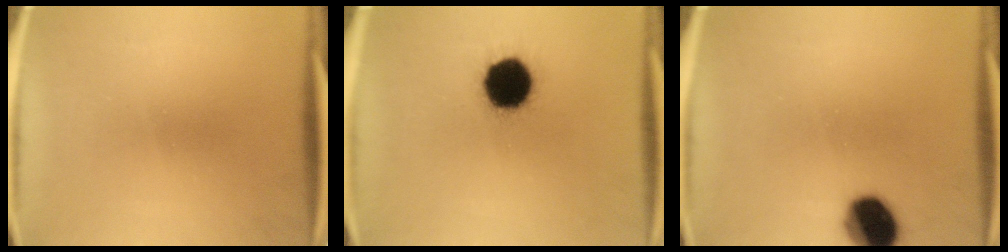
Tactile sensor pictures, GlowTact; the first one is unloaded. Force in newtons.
{"total": 16.3}
{"total": 10.9}